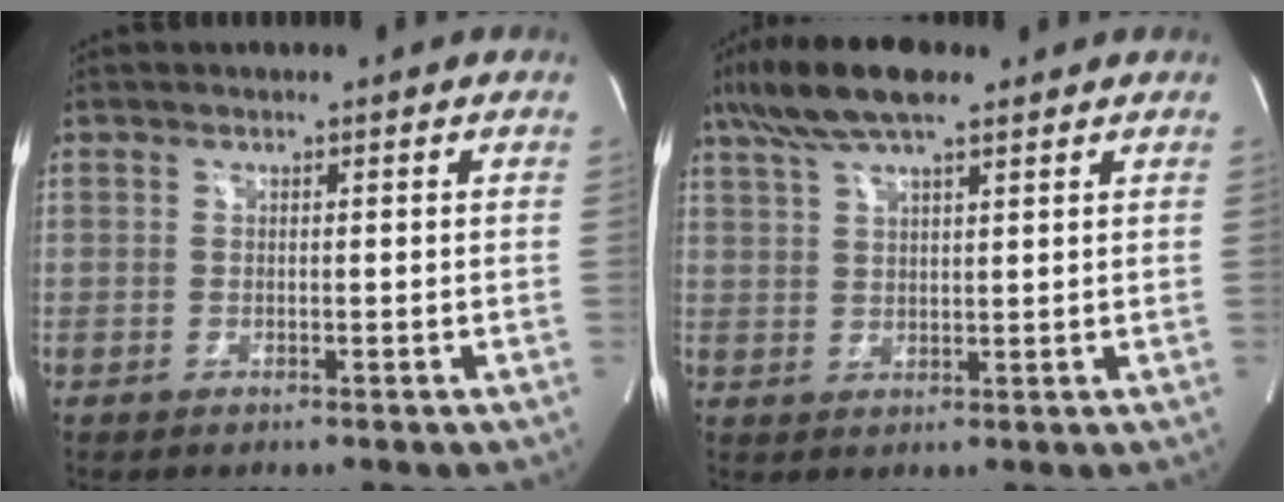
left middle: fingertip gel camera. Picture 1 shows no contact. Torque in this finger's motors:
{"motor_torque": [0.92, -0.61, 0.09, 0.10]}